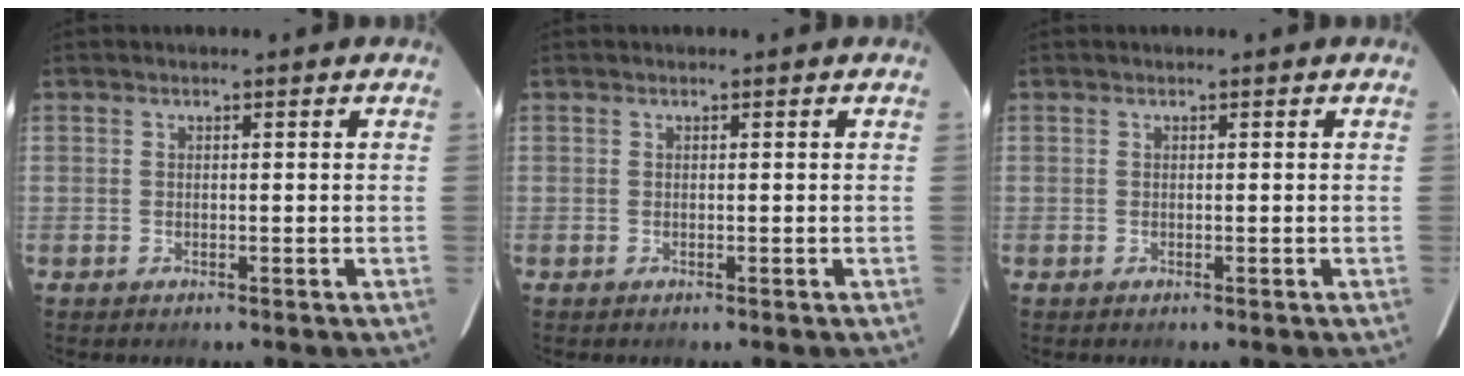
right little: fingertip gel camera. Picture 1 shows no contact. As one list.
[{"total": 0.0}, {"total": 0.0}]